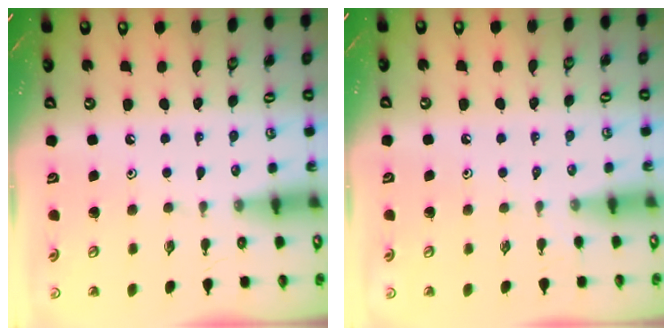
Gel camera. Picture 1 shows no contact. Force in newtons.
{"total": 1.9, "press": 1.8, "slide": 0.4}